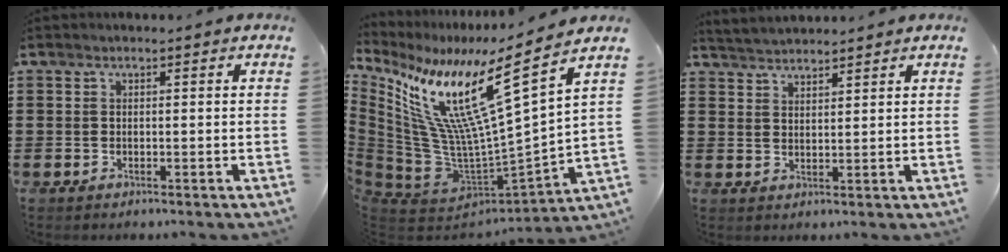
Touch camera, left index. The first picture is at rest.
{"total": 15.7, "force": [8.3, 2.9, 13.1], "torque": [-0.273, -0.064, 0.123]}
{"total": 2.6, "force": [2.6, 0.0, -0.2], "torque": [-0.004, -0.004, 0.050]}